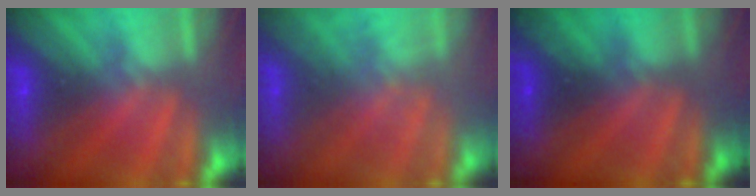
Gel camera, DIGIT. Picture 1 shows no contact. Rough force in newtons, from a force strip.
{"total": 1.7}
{"total": 2.4}